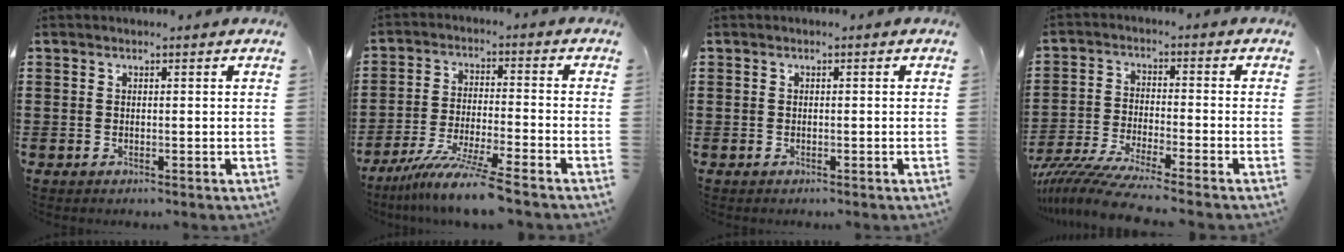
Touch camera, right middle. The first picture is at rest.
{"total": 8.4, "force": [-6.9, -0.6, 4.7], "torque": [-0.094, -0.019, -0.134]}
{"total": 0.0}
{"total": 7.1, "force": [-6.4, -0.1, 3.1], "torque": [-0.077, -0.016, -0.128]}